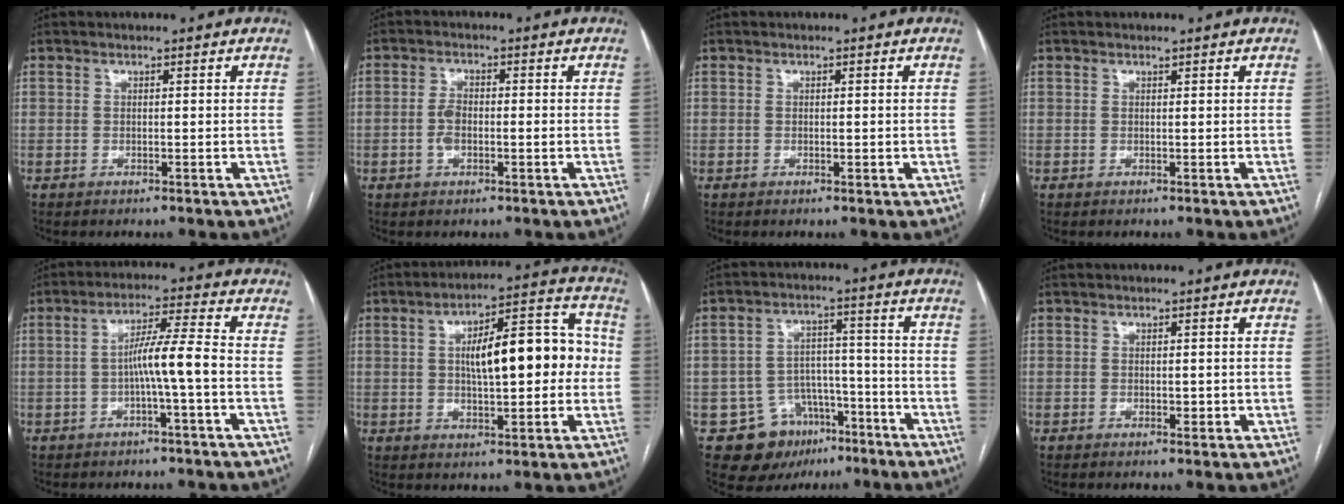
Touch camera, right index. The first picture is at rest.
{"total": 3.2, "force": [-0.6, 1.6, 2.8], "torque": [-0.062, 0.005, -0.013]}
{"total": 0.7, "force": [-0.1, 0.4, 0.6], "torque": [-0.010, -0.001, 0.001]}
{"total": 0.0}
{"total": 6.5, "force": [-1.4, -0.7, 6.3], "torque": [-0.111, 0.015, -0.024]}
{"total": 14.5, "force": [1.1, 4.5, 13.8], "torque": [-0.200, 0.041, 0.018]}
{"total": 11.8, "force": [-7.1, 8.4, 4.2], "torque": [-0.055, 0.050, -0.100]}
{"total": 1.5, "force": [-0.1, 0.9, 1.2], "torque": [-0.014, 0.000, 0.000]}